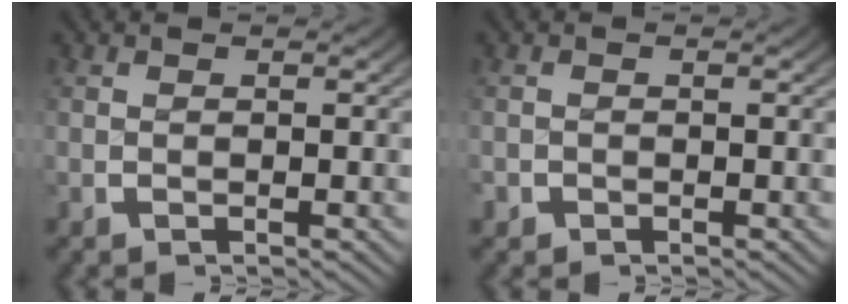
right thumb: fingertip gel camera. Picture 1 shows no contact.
{"total": 0.9, "force": [-0.6, 0.6, -0.4], "torque": [0.003, -0.011, -0.008]}